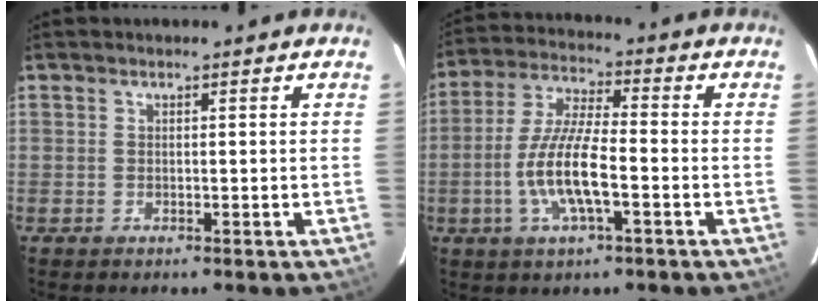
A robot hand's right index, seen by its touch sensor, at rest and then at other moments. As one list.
[{"total": 11.5, "force": [-3.4, 2.7, 10.7], "torque": [-0.221, -0.003, -0.066]}]